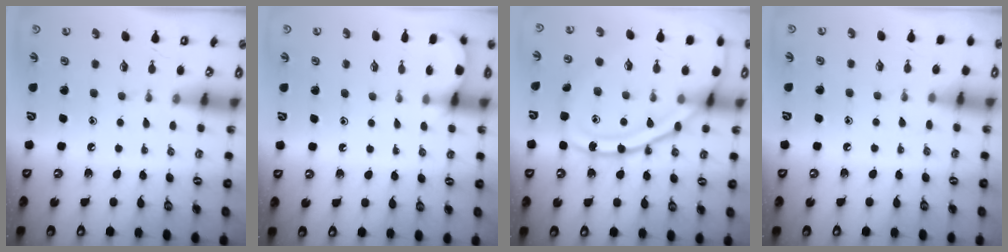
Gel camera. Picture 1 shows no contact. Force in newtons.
{"total": 3.8, "press": 3.8, "slide": 0.4}
{"total": 18.1, "press": 18.1, "slide": 1.0}
{"total": 4.7, "press": 4.7, "slide": 0.7}